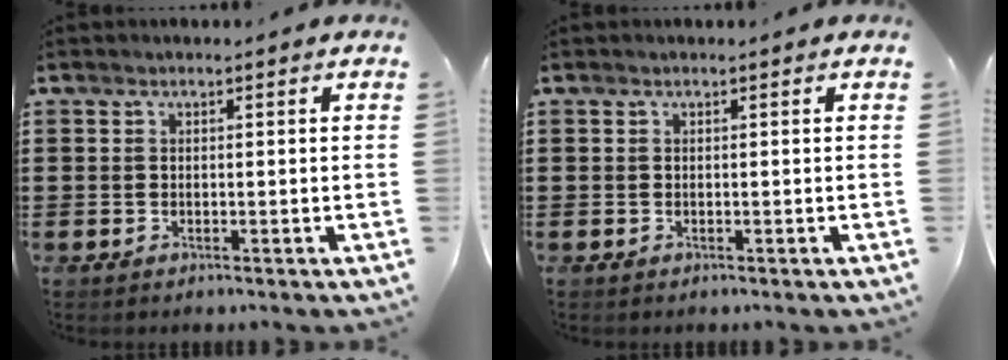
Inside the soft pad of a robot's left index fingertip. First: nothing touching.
{"total": 0.0}